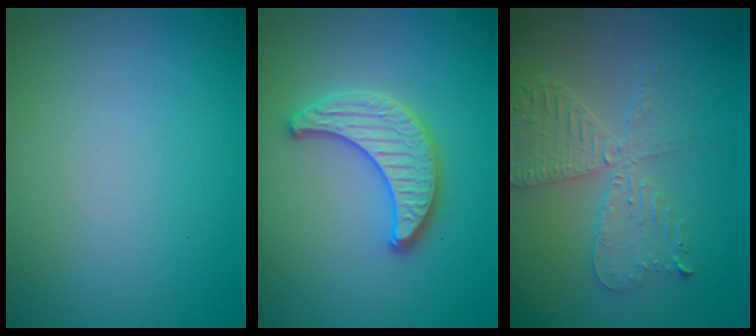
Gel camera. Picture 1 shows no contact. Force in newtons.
{"total": 3.5, "press": 3.4, "slide": 0.7}
{"total": 4.1, "press": 3.4, "slide": 2.2}